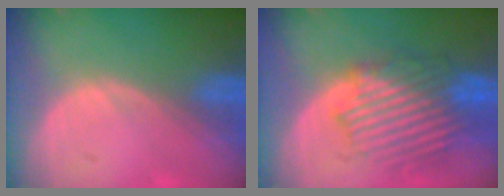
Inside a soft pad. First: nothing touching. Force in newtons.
{"total": 8.9, "press": 8.8, "slide": 1.5}